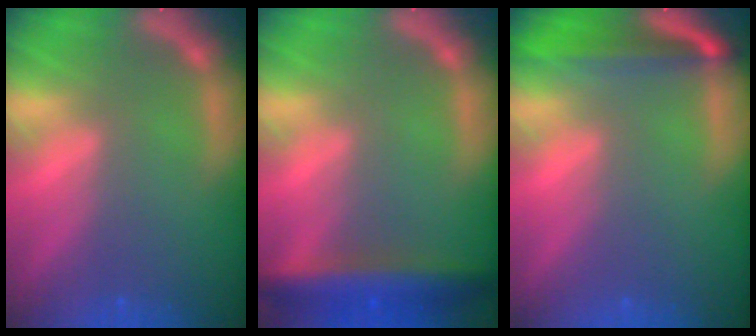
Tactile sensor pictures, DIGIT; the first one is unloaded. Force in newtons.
{"total": 6.0}
{"total": 5.0}